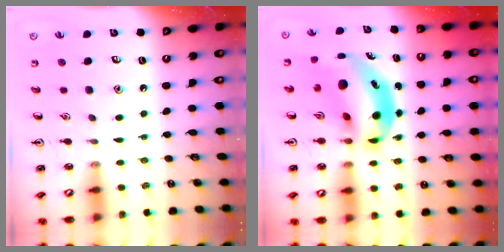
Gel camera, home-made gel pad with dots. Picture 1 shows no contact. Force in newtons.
{"total": 9.7, "press": 9.3, "slide": 2.6}